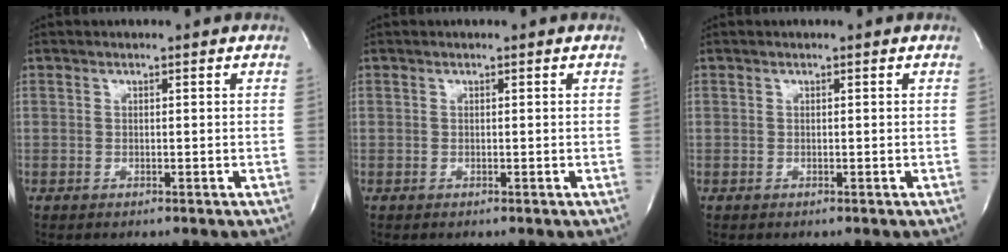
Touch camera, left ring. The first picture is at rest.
{"total": 0.0}
{"total": 0.0}